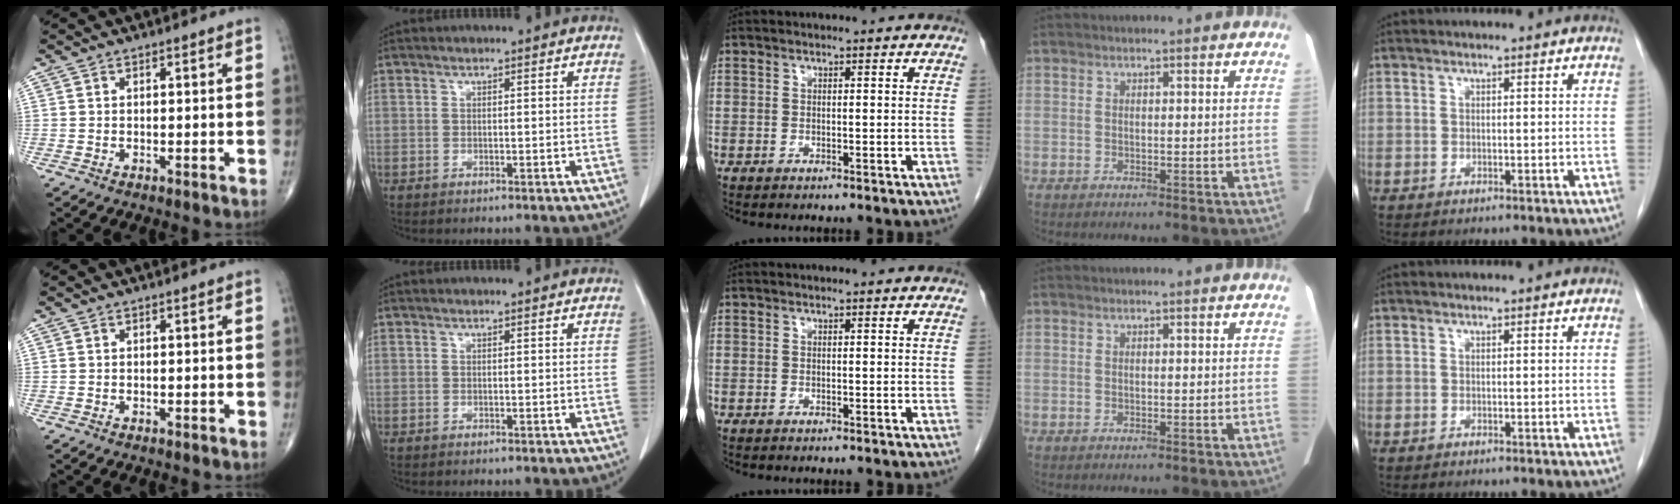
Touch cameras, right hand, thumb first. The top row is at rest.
{}